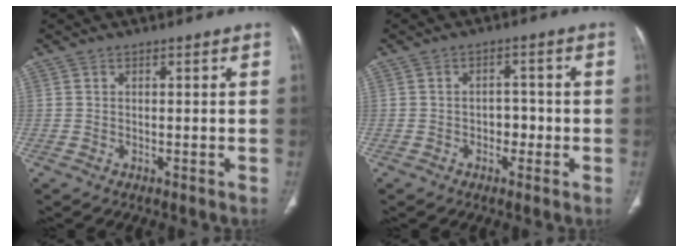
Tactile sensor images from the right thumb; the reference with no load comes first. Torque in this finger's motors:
{"motor_torque": [-0.15, -0.13, 0.07, -0.01, 0.03]}